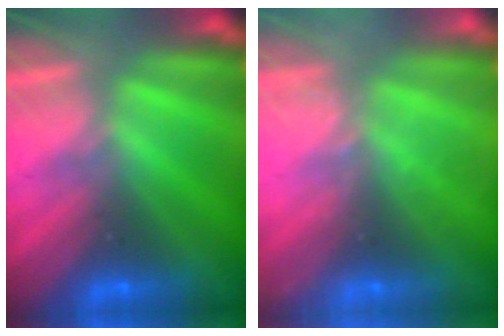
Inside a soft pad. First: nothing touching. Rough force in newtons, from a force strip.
{"total": 2.3}